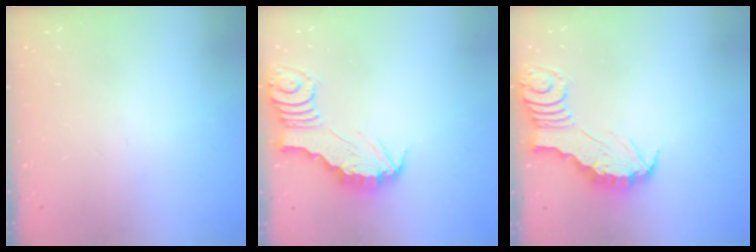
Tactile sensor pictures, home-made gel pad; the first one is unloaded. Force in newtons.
{"total": 2.5, "press": 2.5, "slide": 0.1}
{"total": 2.5, "press": 2.5, "slide": 0.1}